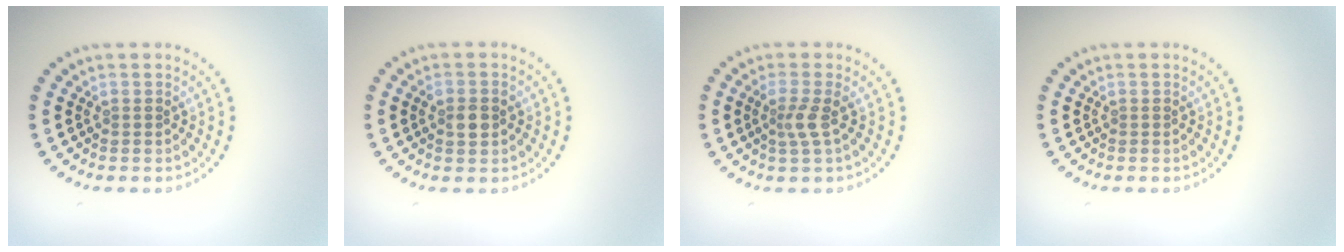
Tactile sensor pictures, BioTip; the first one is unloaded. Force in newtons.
{"total": 2.2, "press": 2.2, "slide": 0.2}
{"total": 2.0, "press": 1.5, "slide": 1.3}
{"total": 0.0}